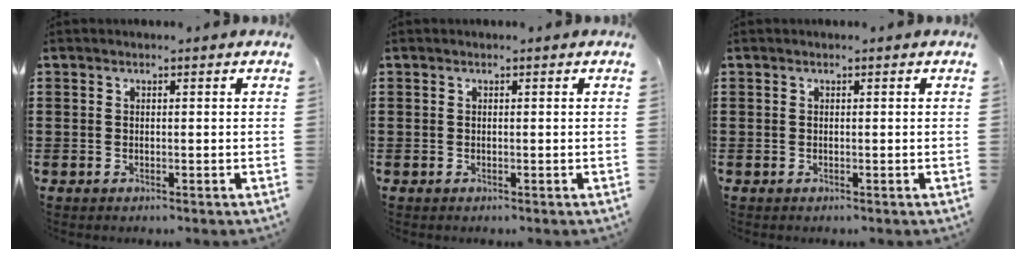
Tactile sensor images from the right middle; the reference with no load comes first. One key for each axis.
{"total": 0.0}
{"total": 0.0}